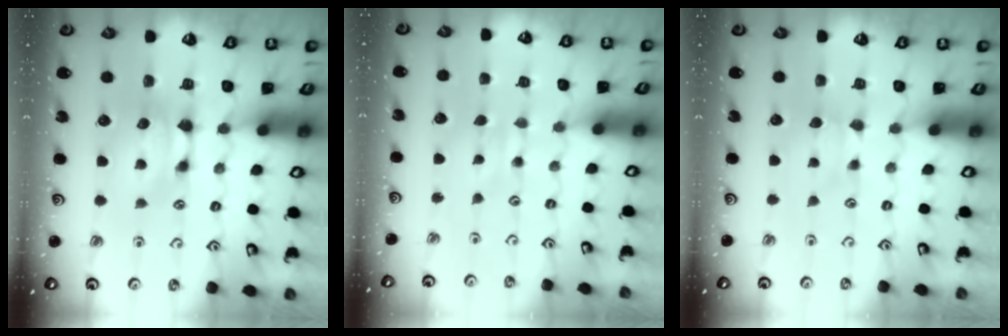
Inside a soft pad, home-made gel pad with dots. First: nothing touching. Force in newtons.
{"total": 3.5, "press": 3.5, "slide": 0.4}
{"total": 1.7, "press": 1.6, "slide": 0.4}